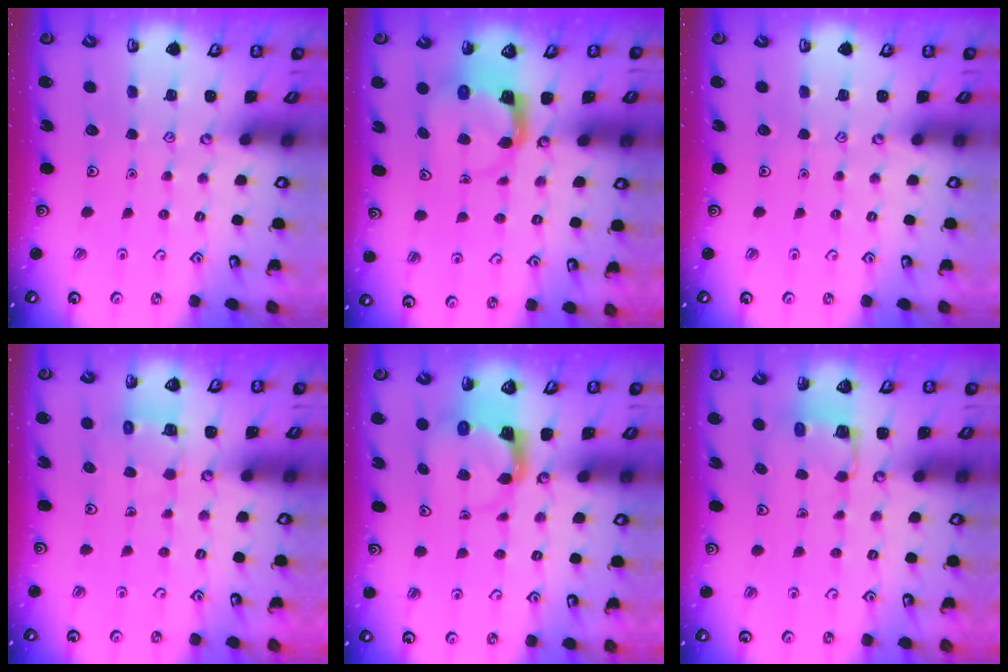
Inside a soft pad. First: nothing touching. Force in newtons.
{"total": 4.0, "press": 4.0, "slide": 0.5}
{"total": 0.0}
{"total": 6.3, "press": 6.3, "slide": 0.6}
{"total": 3.8, "press": 3.8, "slide": 0.4}
{"total": 2.8, "press": 2.8, "slide": 0.2}